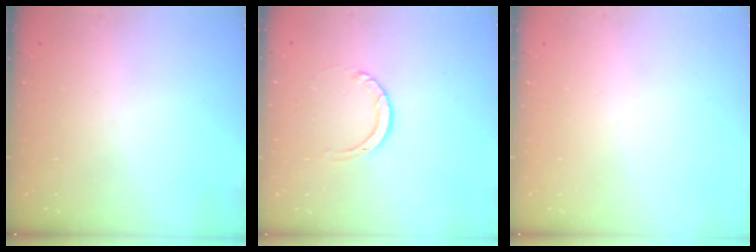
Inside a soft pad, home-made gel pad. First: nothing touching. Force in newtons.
{"total": 3.5, "press": 3.5, "slide": 0.2}
{"total": 0.0}